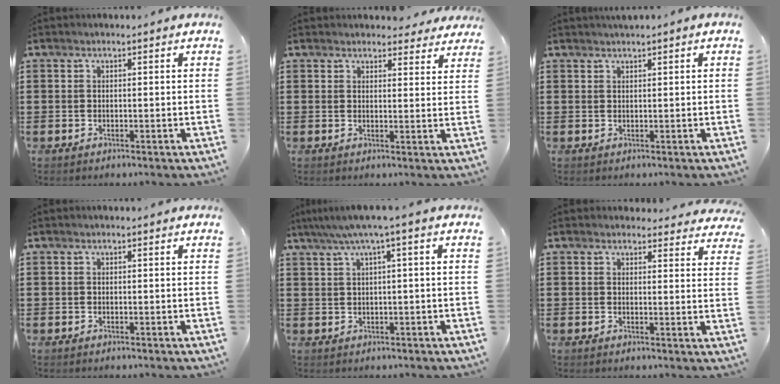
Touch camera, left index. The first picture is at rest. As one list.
[{"total": 3.1, "force": [3.0, 0.8, 0.6], "torque": [-0.011, -0.009, 0.054]}, {"total": 0.8, "force": [0.7, 0.0, 0.3], "torque": [-0.006, -0.001, 0.014]}, {"total": 0.0}, {"total": 3.3, "force": [0.9, -0.3, 3.2], "torque": [-0.061, -0.002, 0.011]}, {"total": 2.3, "force": [2.2, 0.6, 0.2], "torque": [-0.003, -0.009, 0.040]}]